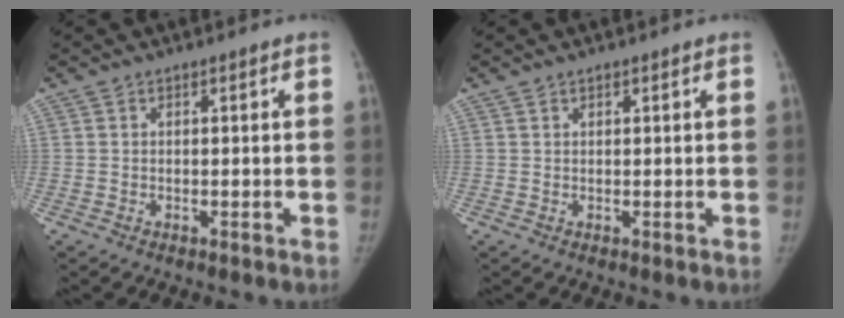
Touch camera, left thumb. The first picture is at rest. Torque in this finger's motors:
{"motor_torque": [-0.26, -0.06, -0.34, -0.02, -0.03]}